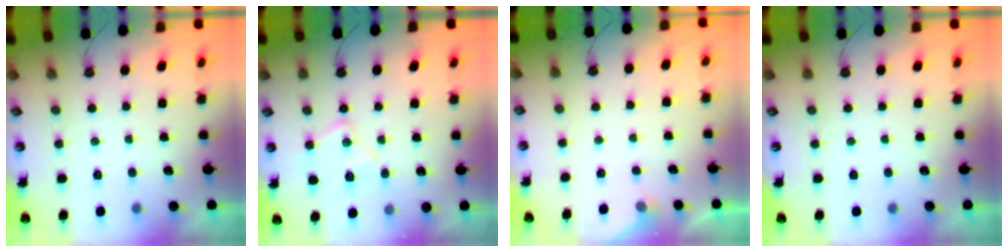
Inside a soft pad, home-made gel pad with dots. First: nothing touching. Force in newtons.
{"total": 11.6, "press": 11.6, "slide": 0.7}
{"total": 2.7, "press": 2.7, "slide": 0.4}
{"total": 0.0}